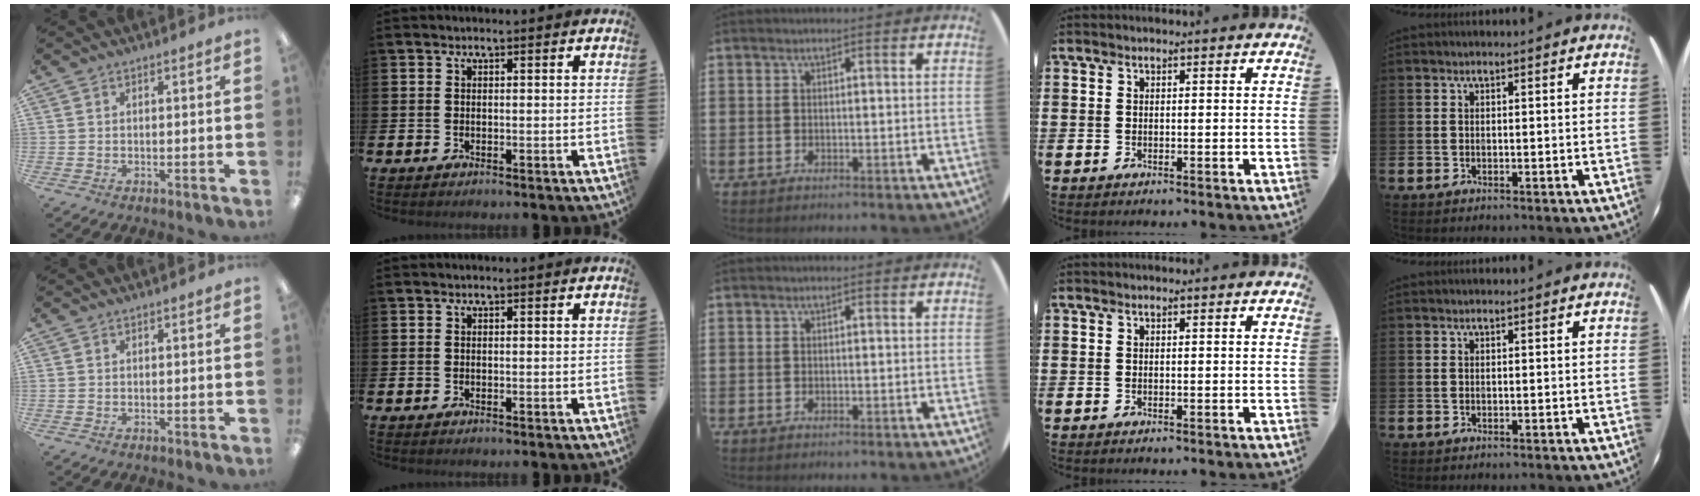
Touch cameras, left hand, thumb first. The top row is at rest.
{}